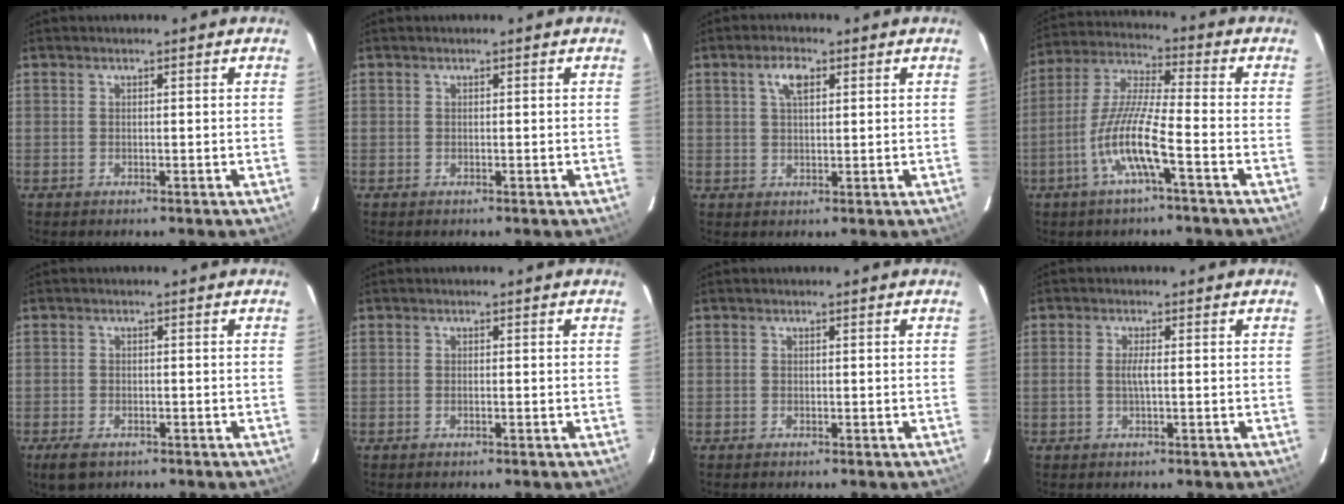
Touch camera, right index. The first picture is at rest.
{"total": 0.0}
{"total": 3.8, "force": [1.6, 1.7, 3.0], "torque": [-0.057, 0.009, 0.030]}
{"total": 10.7, "force": [-4.6, 0.4, 9.7], "torque": [-0.207, 0.002, -0.093]}
{"total": 4.3, "force": [-2.6, 2.3, 2.4], "torque": [-0.056, -0.012, -0.046]}
{"total": 0.6, "force": [-0.3, -0.1, 0.5], "torque": [-0.009, 0.003, -0.007]}
{"total": 0.0}
{"total": 2.0, "force": [-0.2, 0.1, 2.0], "torque": [-0.040, 0.000, -0.006]}